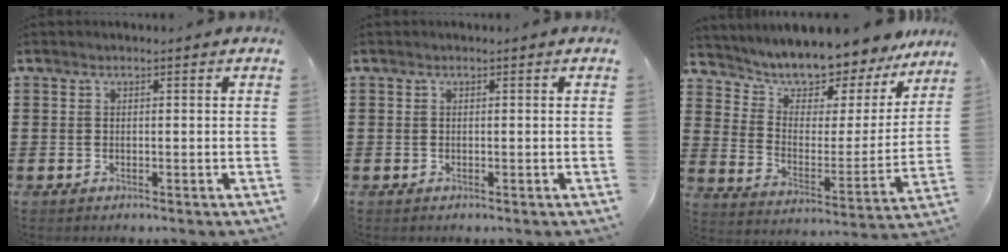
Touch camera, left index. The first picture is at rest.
{"total": 0.0}
{"total": 6.8, "force": [6.6, 1.3, 0.5], "torque": [-0.044, -0.066, 0.113]}